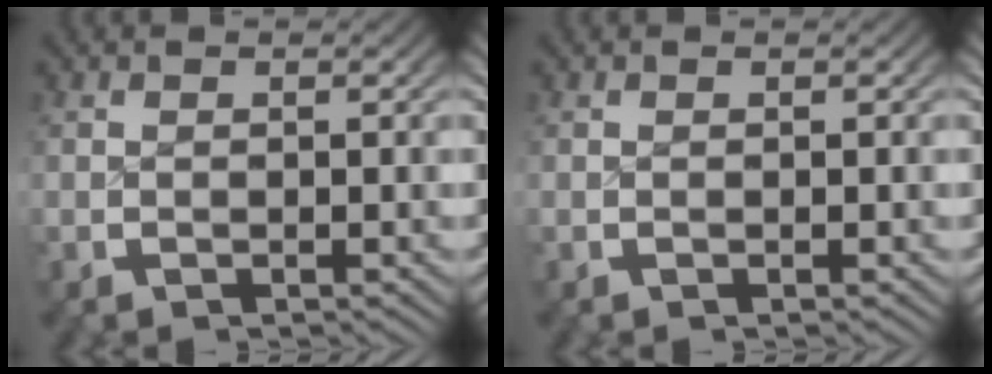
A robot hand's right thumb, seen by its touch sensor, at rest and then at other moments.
{"total": 0.0}